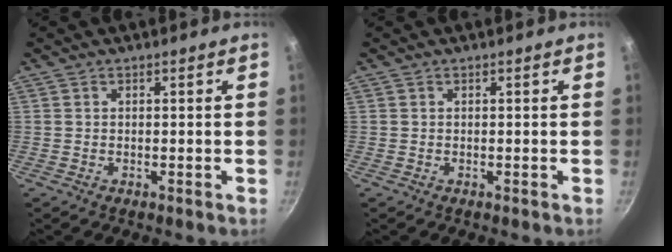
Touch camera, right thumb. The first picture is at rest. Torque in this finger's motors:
{"motor_torque": [0.00, 0.00, 0.00, -0.01, 0.00]}